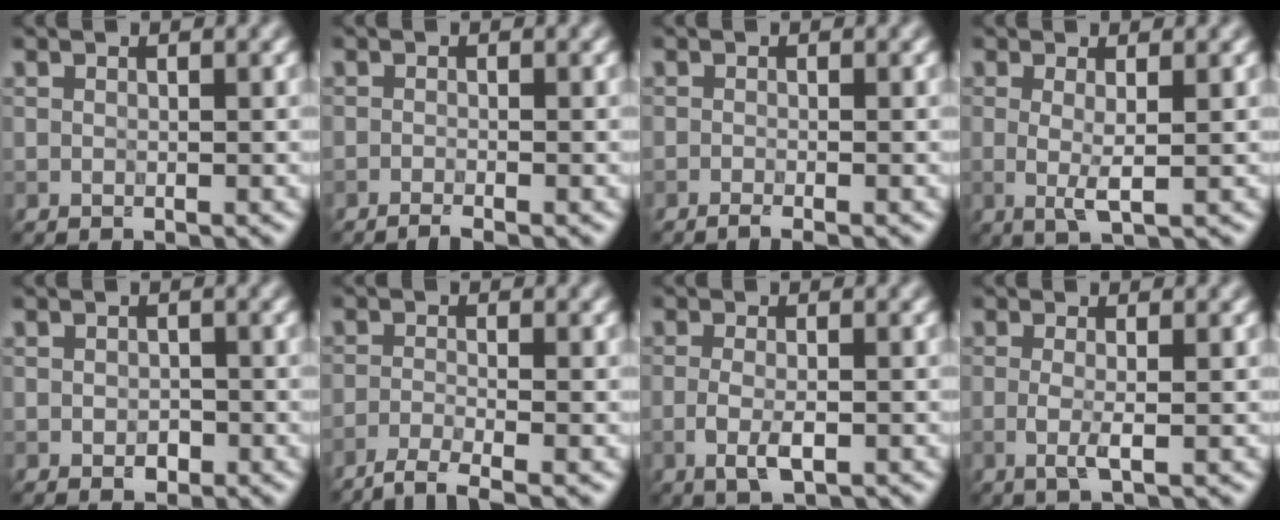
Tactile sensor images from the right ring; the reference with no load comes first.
{"total": 1.4, "force": [-1.1, 0.1, 0.9], "torque": [-0.017, 0.001, -0.025]}
{"total": 1.5, "force": [-1.0, 0.3, 1.1], "torque": [-0.014, -0.002, -0.017]}
{"total": 2.2, "force": [0.0, 0.3, 2.2], "torque": [-0.048, -0.005, 0.001]}
{"total": 1.2, "force": [-0.4, 0.9, 0.7], "torque": [-0.011, 0.000, -0.008]}
{"total": 3.2, "force": [-2.4, 0.5, 2.0], "torque": [-0.037, -0.001, -0.058]}
{"total": 2.8, "force": [-1.0, 1.0, 2.5], "torque": [-0.058, -0.004, -0.022]}
{"total": 2.0, "force": [-0.2, 0.5, 2.0], "torque": [-0.044, -0.005, -0.008]}